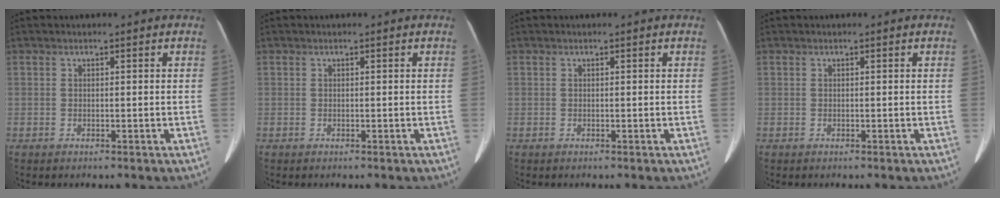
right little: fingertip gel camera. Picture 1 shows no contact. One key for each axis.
{"total": 0.0}
{"total": 0.0}
{"total": 0.0}